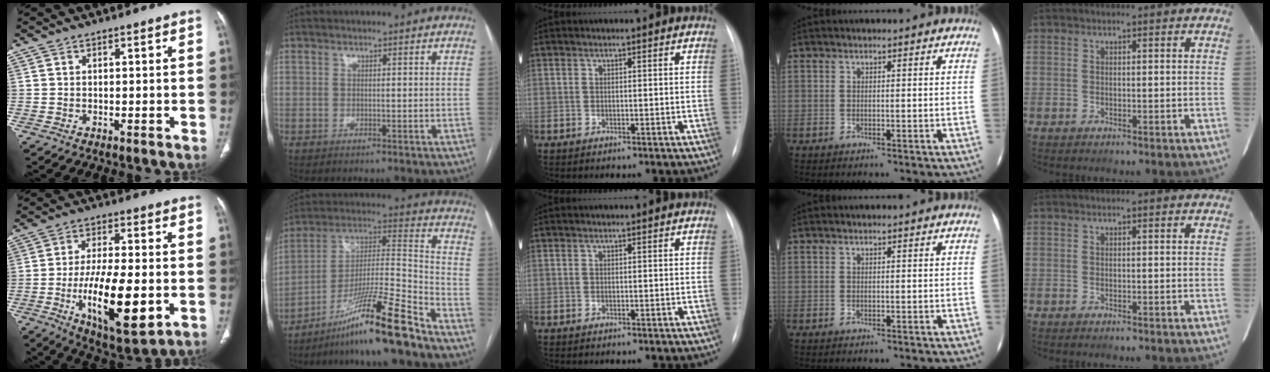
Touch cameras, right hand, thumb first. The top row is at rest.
{"thumb": {"total": 17.4, "force": [-4.2, 6.2, 15.8], "torque": [-0.259, -0.010, -0.060]}, "index": {"total": 16.8, "force": [-12.5, -1.4, 11.2], "torque": [-0.205, -0.006, -0.218]}}